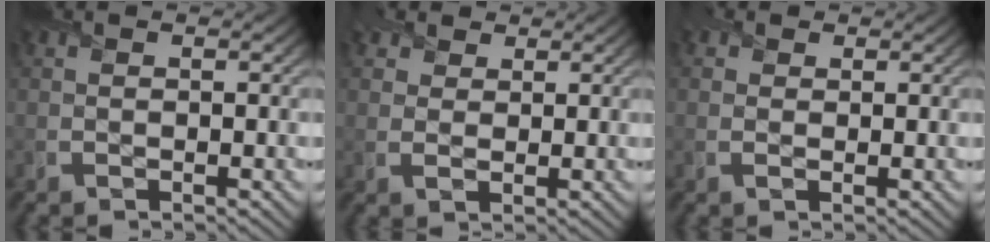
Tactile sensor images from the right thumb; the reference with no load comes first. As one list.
[{"total": 3.2, "force": [1.8, 2.3, 1.3], "torque": [-0.033, 0.000, 0.033]}, {"total": 1.6, "force": [0.5, 1.3, 0.8], "torque": [-0.017, 0.000, 0.009]}]